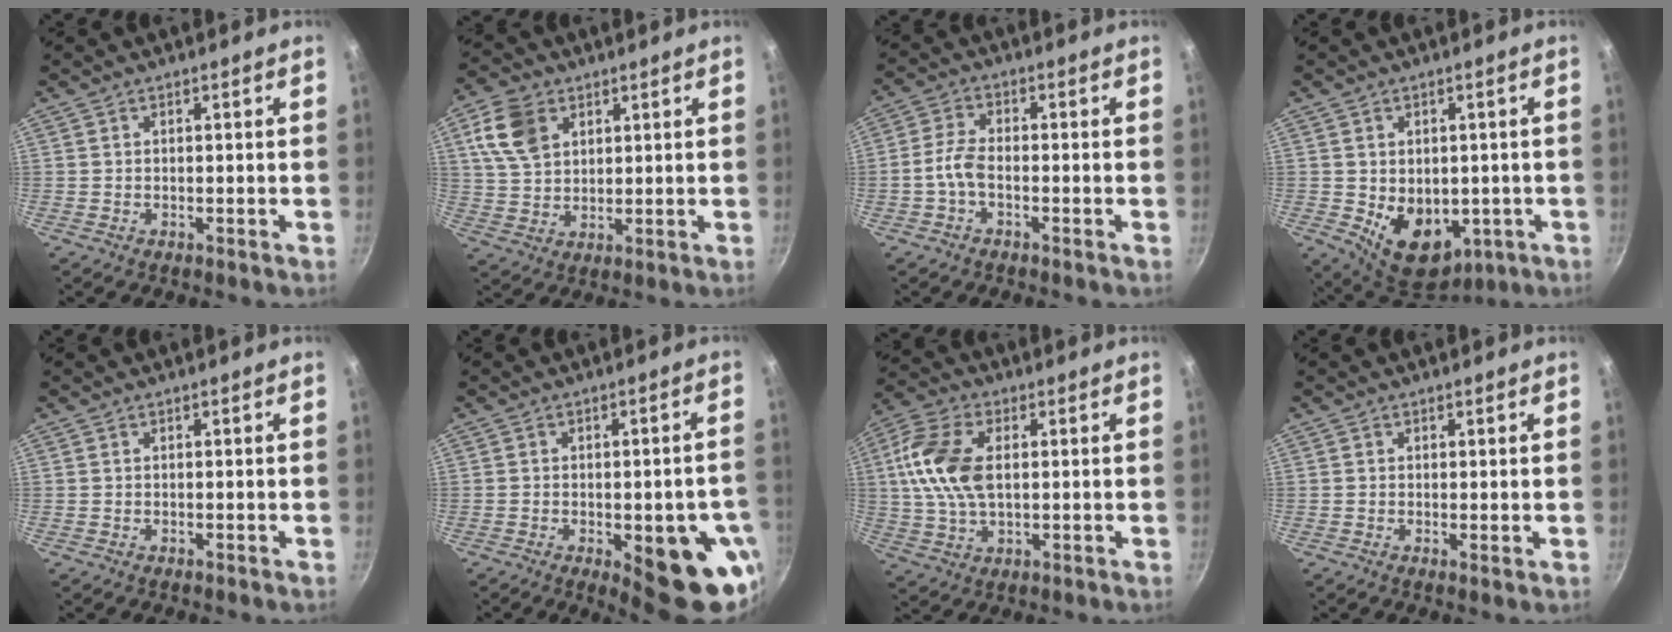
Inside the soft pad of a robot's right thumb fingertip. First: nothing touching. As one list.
[{"total": 9.8, "force": [4.0, 6.8, 5.9], "torque": [-0.098, -0.003, 0.078]}, {"total": 4.3, "force": [-1.8, 2.2, 3.2], "torque": [-0.072, 0.021, -0.045]}, {"total": 12.5, "force": [-2.1, 9.1, 8.4], "torque": [-0.092, -0.016, -0.006]}, {"total": 0.0}, {"total": 15.1, "force": [-5.1, 5.9, 12.9], "torque": [-0.110, 0.009, -0.060]}, {"total": 12.8, "force": [1.7, 7.4, 10.3], "torque": [-0.199, 0.013, 0.023]}, {"total": 0.7, "force": [0.3, 0.4, 0.6], "torque": [-0.010, -0.005, 0.001]}]